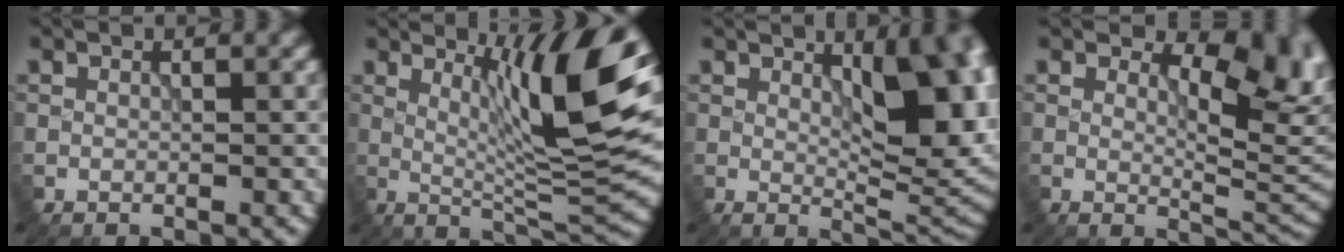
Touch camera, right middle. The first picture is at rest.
{"total": 10.6, "force": [3.5, 1.9, 9.8], "torque": [-0.147, -0.009, 0.061]}
{"total": 9.8, "force": [2.1, 4.1, 8.6], "torque": [-0.106, -0.001, 0.036]}
{"total": 7.0, "force": [2.4, 3.7, 5.5], "torque": [-0.074, -0.012, 0.034]}